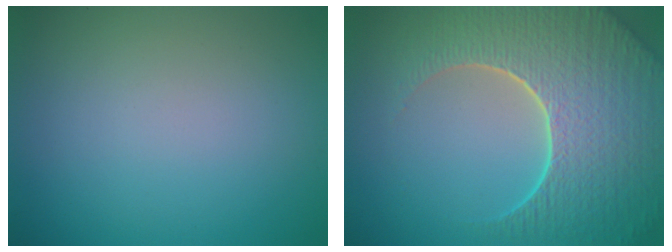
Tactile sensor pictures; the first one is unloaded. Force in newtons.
{"total": 9.0, "press": 6.2, "slide": 6.5}